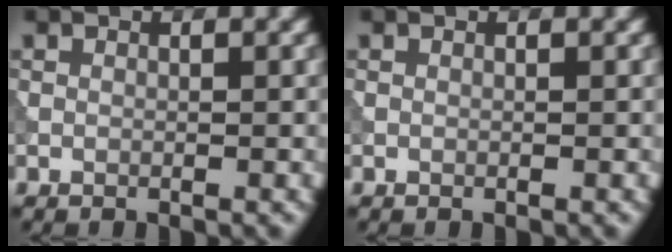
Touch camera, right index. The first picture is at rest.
{"total": 0.0}